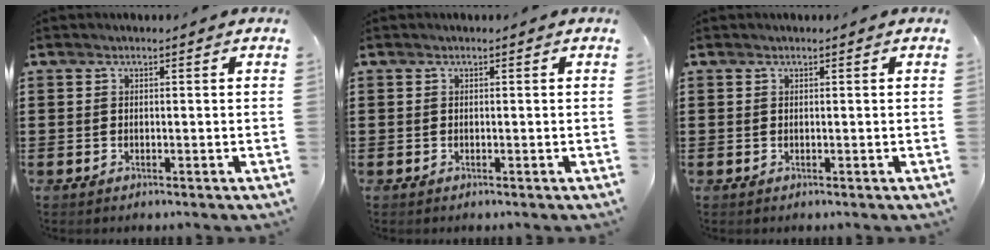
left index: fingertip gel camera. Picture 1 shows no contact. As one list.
[{"total": 0.0}, {"total": 0.0}]